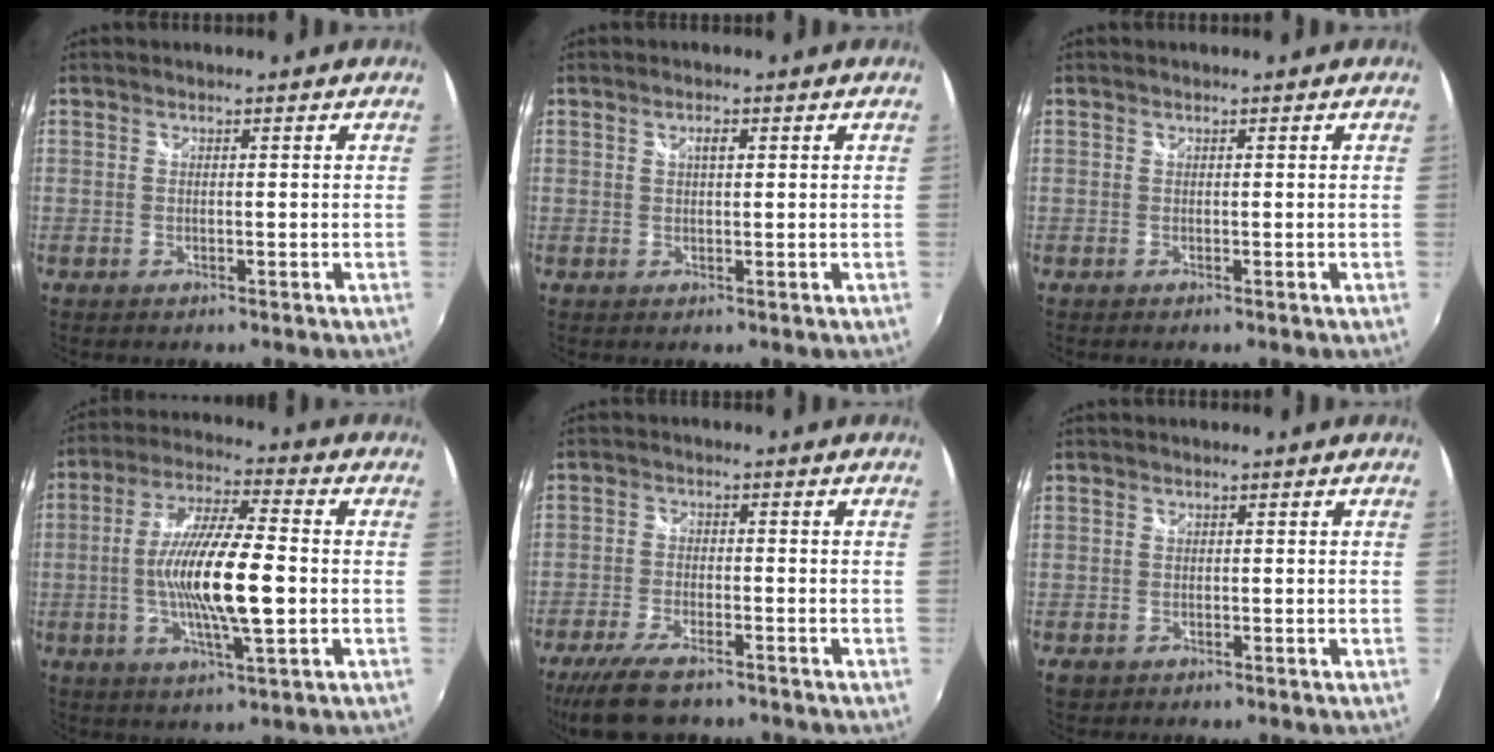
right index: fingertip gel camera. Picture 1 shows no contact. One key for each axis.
{"total": 1.4, "fx": 0.6, "fy": 0.6, "fz": 1.2, "tx": -0.020, "ty": 0.003, "tz": 0.008}
{"total": 0.0}
{"total": 14.6, "fx": -2.0, "fy": 2.6, "fz": 14.3, "tx": -0.270, "ty": -0.004, "tz": -0.038}
{"total": 9.7, "fx": -7.5, "fy": 3.1, "fz": 5.3, "tx": -0.135, "ty": -0.022, "tz": -0.134}
{"total": 1.7, "fx": -0.5, "fy": 1.5, "fz": 0.5, "tx": -0.012, "ty": -0.002, "tz": -0.006}